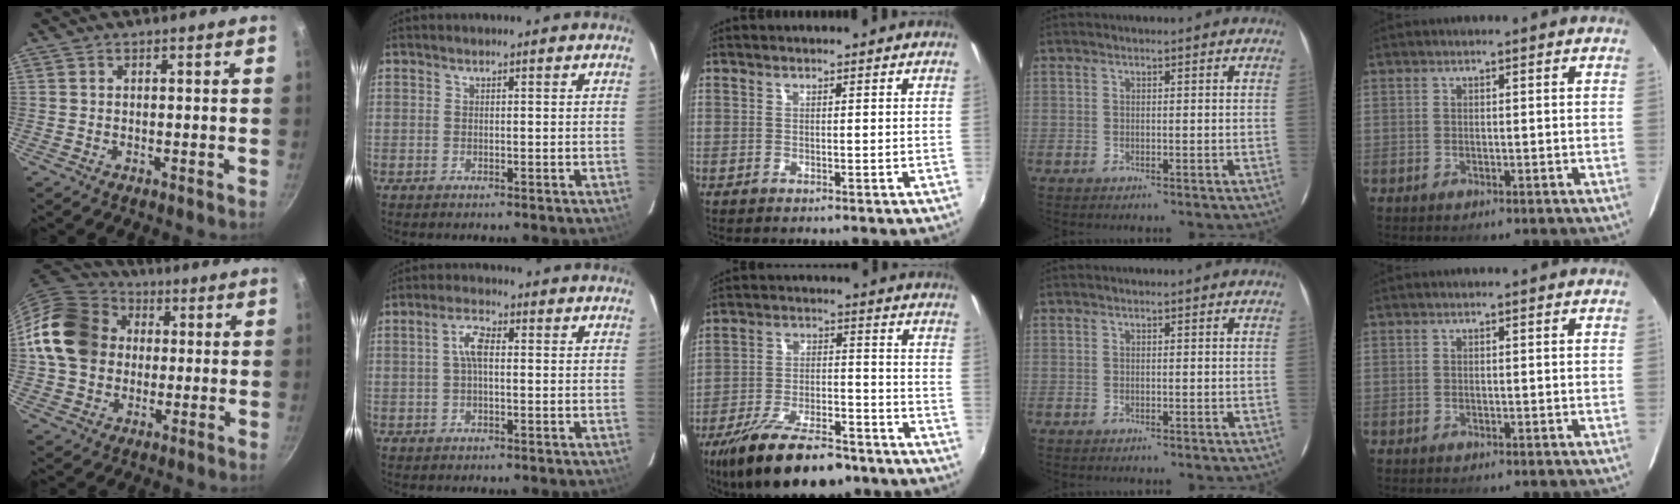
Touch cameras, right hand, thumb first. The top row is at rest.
{"thumb": {"total": 17.5, "force": [1.8, 14.6, 9.5], "torque": [-0.154, 0.033, 0.023]}, "index": {"total": 4.0, "force": [0.2, 1.6, 3.6], "torque": [-0.074, 0.012, 0.004]}, "middle": {"total": 18.3, "force": [-13.5, 6.5, 10.5], "torque": [-0.203, -0.025, -0.214]}}